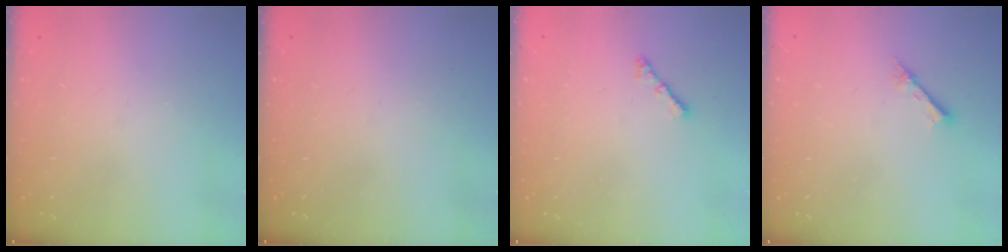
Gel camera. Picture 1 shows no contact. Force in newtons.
{"total": 0.0}
{"total": 3.0, "press": 2.9, "slide": 0.6}
{"total": 2.1, "press": 2.1, "slide": 0.2}